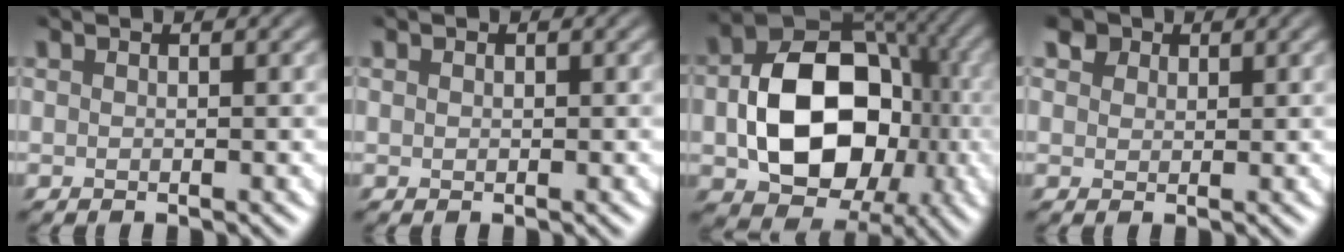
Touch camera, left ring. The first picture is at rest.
{"total": 0.0}
{"total": 11.7, "force": [-2.8, 8.2, 7.9], "torque": [-0.116, 0.005, -0.055]}
{"total": 3.3, "force": [1.9, 2.2, 1.4], "torque": [-0.042, 0.002, 0.031]}